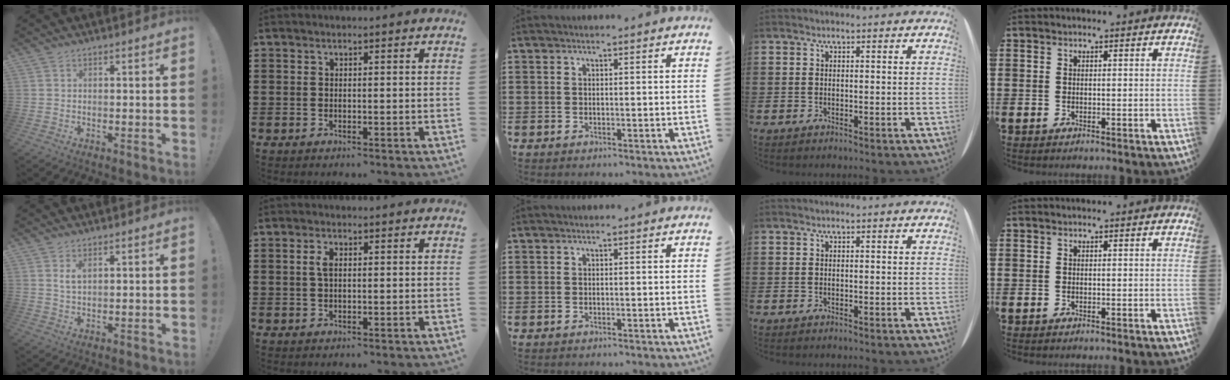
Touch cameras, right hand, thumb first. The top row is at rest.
{"thumb": {"total": 2.9, "force": [1.4, 1.3, 2.2], "torque": [-0.046, 0.001, 0.027]}, "index": {"total": 2.0, "force": [0.4, 0.9, 1.7], "torque": [-0.037, 0.007, 0.004]}}